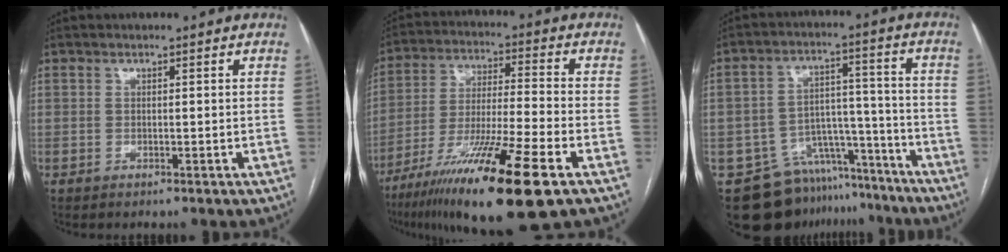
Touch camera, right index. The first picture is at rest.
{"total": 19.8, "force": [-11.3, 0.7, 16.2], "torque": [-0.280, -0.048, -0.197]}
{"total": 14.8, "force": [-12.2, 8.0, 2.7], "torque": [-0.033, 0.059, -0.172]}